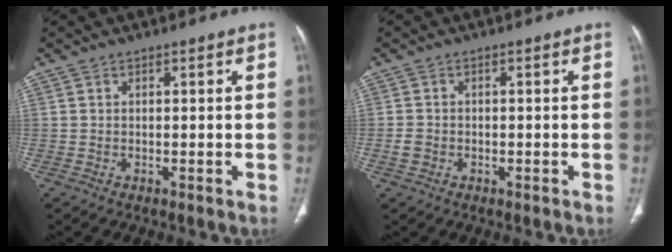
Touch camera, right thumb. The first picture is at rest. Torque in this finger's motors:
{"motor_torque": [0.57, 0.29, 0.07, -0.58, 0.08]}